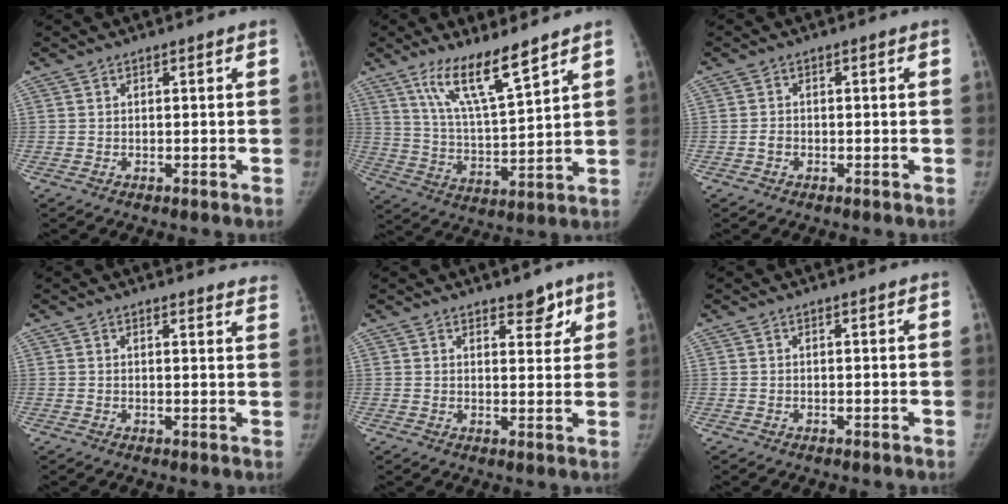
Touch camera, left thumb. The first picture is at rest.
{"total": 12.2, "force": [8.5, 2.1, 8.5], "torque": [-0.146, -0.056, 0.167]}
{"total": 1.6, "force": [-0.6, 1.3, 0.7], "torque": [-0.009, 0.008, -0.011]}
{"total": 7.4, "force": [7.2, 1.4, 0.5], "torque": [0.035, -0.039, 0.048]}
{"total": 4.1, "force": [2.8, 2.0, 2.3], "torque": [-0.003, -0.017, 0.038]}
{"total": 0.0}